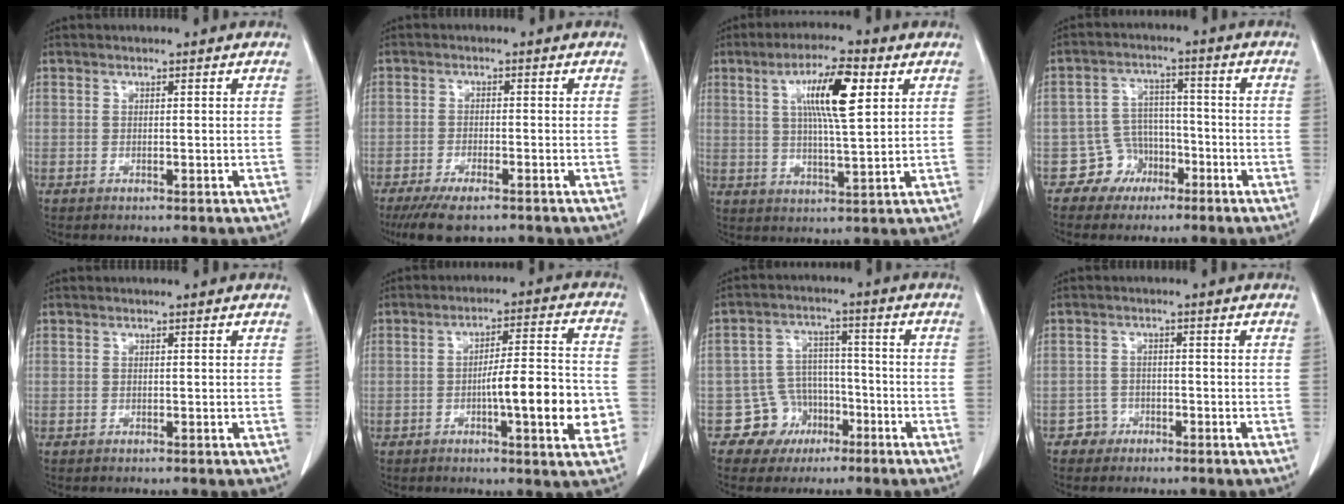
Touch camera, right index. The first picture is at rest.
{"total": 6.9, "force": [-5.2, 1.7, 4.2], "torque": [-0.075, -0.016, -0.084]}
{"total": 9.9, "force": [3.4, 1.2, 9.2], "torque": [-0.161, 0.007, 0.058]}
{"total": 5.5, "force": [-3.0, 4.6, 0.1], "torque": [0.003, 0.014, -0.046]}
{"total": 0.0}
{"total": 12.2, "force": [-3.0, 1.7, 11.7], "torque": [-0.168, 0.011, -0.043]}
{"total": 6.8, "force": [-3.4, 5.9, 0.0], "torque": [0.009, 0.017, -0.049]}
{"total": 2.3, "force": [-1.4, 1.7, -0.4], "torque": [0.007, 0.009, -0.031]}